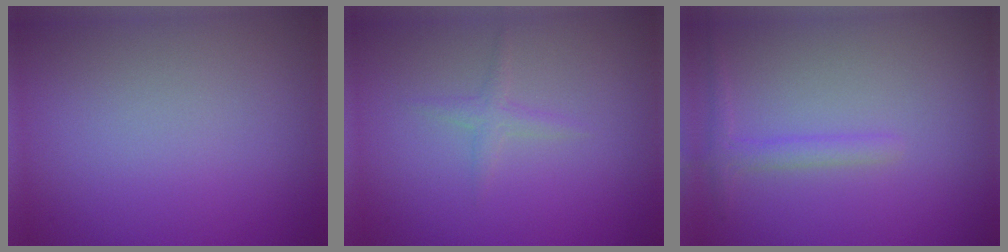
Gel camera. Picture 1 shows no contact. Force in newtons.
{"total": 1.1, "press": 1.1, "slide": 0.0}
{"total": 1.4, "press": 1.4, "slide": 0.1}